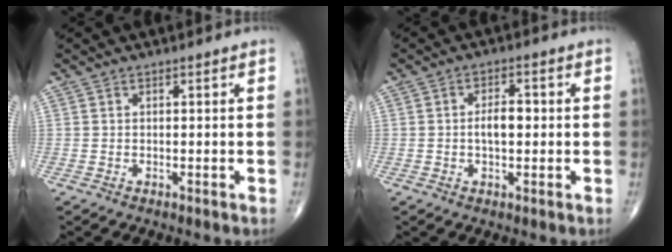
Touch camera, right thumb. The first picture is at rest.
{"total": 4.3, "force": [-0.1, 2.2, 3.7], "torque": [-0.061, 0.008, -0.004]}